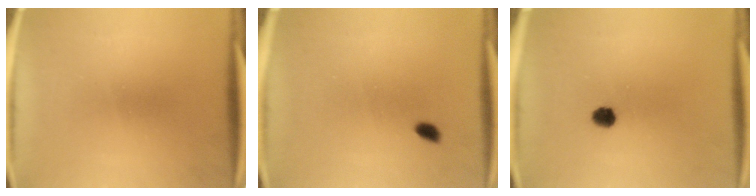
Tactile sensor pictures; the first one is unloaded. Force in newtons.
{"total": 1.4}
{"total": 2.7}